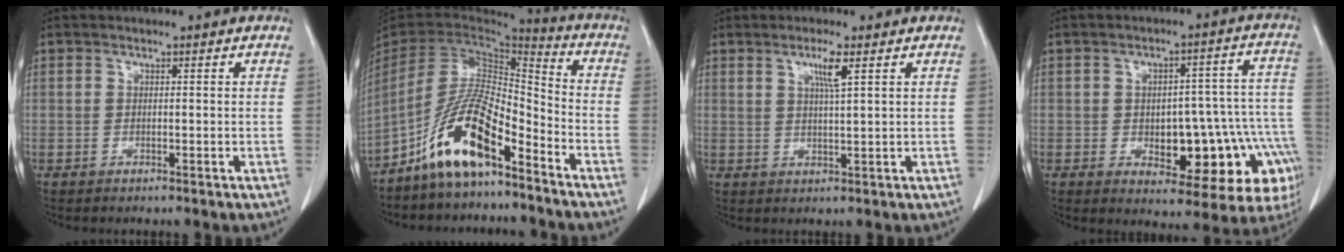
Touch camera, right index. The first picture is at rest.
{"total": 13.1, "force": [-8.4, 3.3, 9.5], "torque": [-0.194, 0.011, -0.157]}
{"total": 3.5, "force": [1.7, -0.3, 3.1], "torque": [-0.059, -0.004, 0.032]}
{"total": 18.3, "force": [-5.8, 7.8, 15.5], "torque": [-0.108, 0.045, -0.054]}